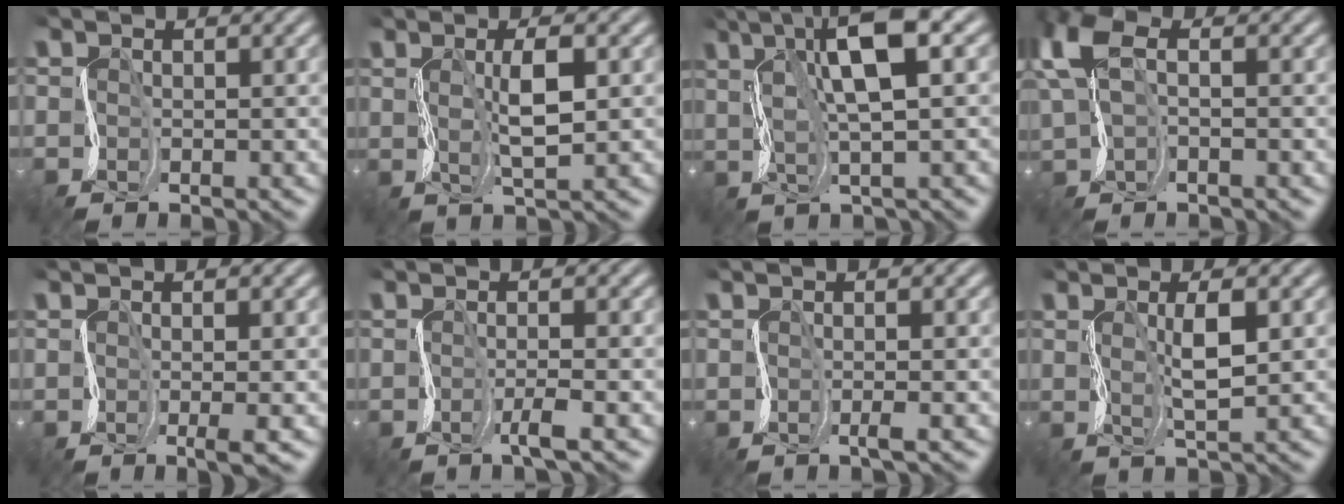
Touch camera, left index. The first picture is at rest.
{"total": 2.6, "force": [2.0, -0.1, 1.7], "torque": [-0.046, 0.014, 0.031]}
{"total": 6.7, "force": [4.3, 0.8, 5.1], "torque": [-0.080, 0.025, 0.063]}
{"total": 5.1, "force": [2.2, 2.4, 4.0], "torque": [-0.109, 0.020, 0.033]}
{"total": 1.6, "force": [0.6, -0.2, 1.5], "torque": [-0.029, 0.000, 0.002]}
{"total": 1.0, "force": [0.4, -0.6, 0.7], "torque": [-0.017, 0.008, -0.008]}
{"total": 1.1, "force": [1.0, -0.5, 0.2], "torque": [-0.006, 0.006, 0.007]}
{"total": 2.4, "force": [2.1, -0.4, 1.2], "torque": [-0.038, 0.014, 0.034]}